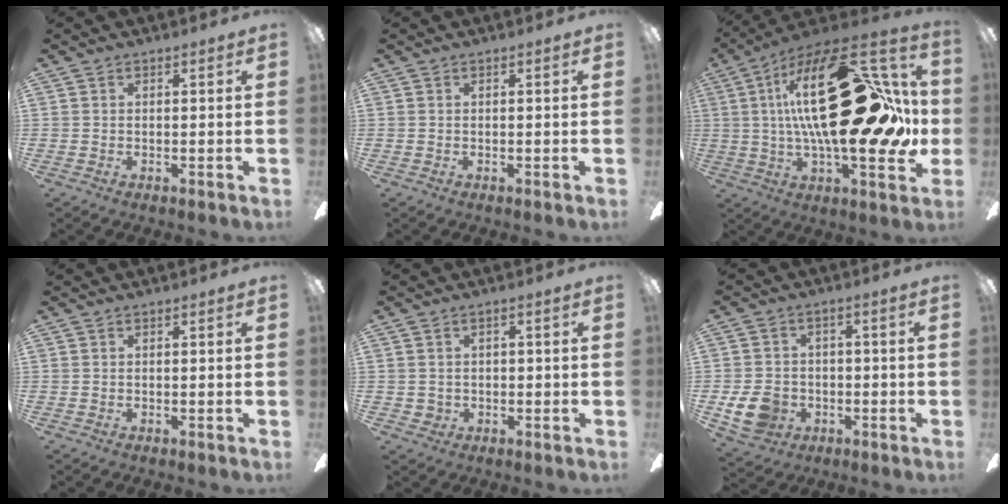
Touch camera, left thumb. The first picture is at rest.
{"total": 0.0}
{"total": 36.2, "force": [4.4, 15.1, 32.6], "torque": [-0.496, -0.018, 0.089]}
{"total": 0.0}
{"total": 2.1, "force": [0.2, 2.0, 0.5], "torque": [-0.013, 0.004, 0.002]}
{"total": 8.7, "force": [-2.4, 7.2, 4.3], "torque": [-0.106, 0.013, -0.043]}